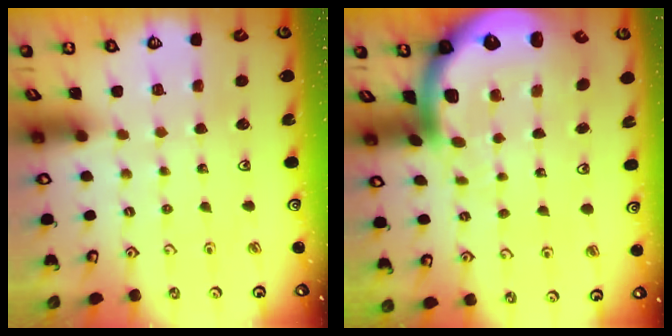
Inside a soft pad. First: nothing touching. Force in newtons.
{"total": 7.9, "press": 7.8, "slide": 1.1}